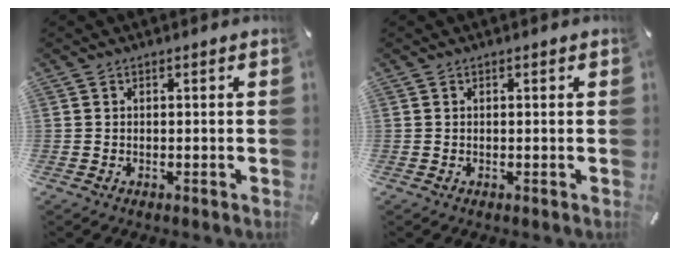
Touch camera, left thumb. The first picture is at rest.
{"total": 0.0}